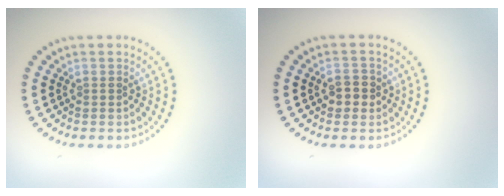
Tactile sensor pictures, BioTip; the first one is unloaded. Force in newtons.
{"total": 1.9, "press": 1.8, "slide": 0.4}